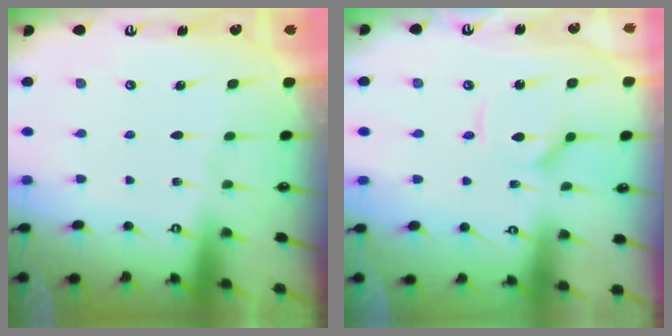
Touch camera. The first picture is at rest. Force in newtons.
{"total": 3.2, "press": 3.2, "slide": 0.4}